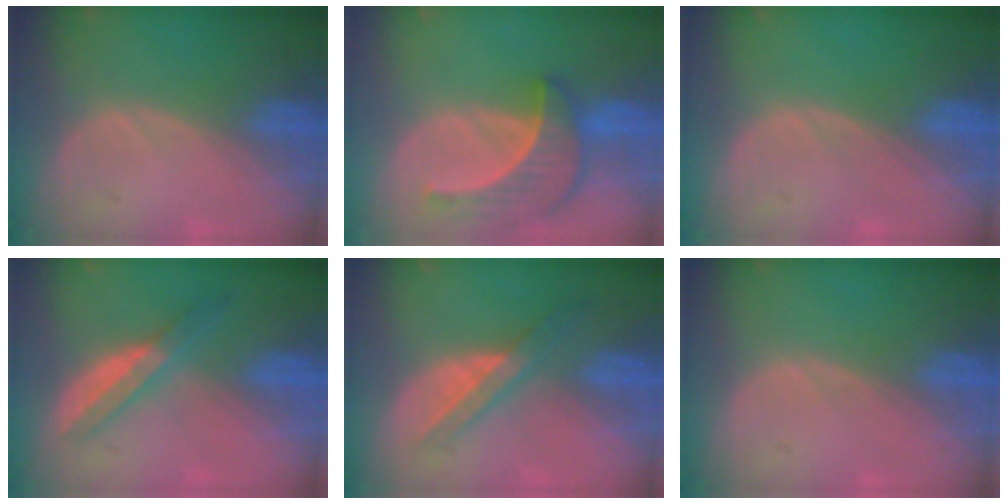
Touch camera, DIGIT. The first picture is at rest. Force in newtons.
{"total": 7.1, "press": 7.0, "slide": 1.1}
{"total": 0.0}
{"total": 5.7, "press": 5.0, "slide": 2.7}
{"total": 5.9, "press": 5.2, "slide": 2.9}
{"total": 0.0}